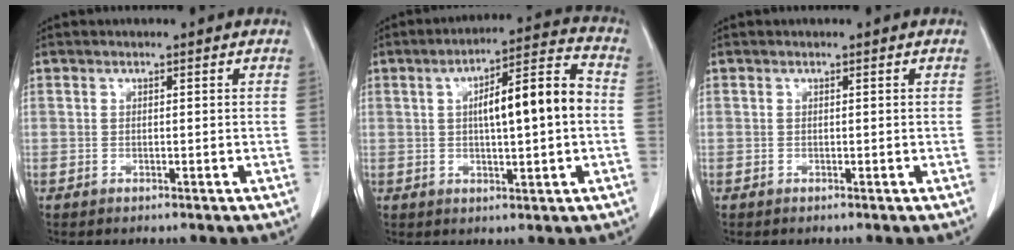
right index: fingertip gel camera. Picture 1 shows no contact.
{"total": 11.6, "force": [0.7, 2.0, 11.4], "torque": [-0.175, 0.029, 0.010]}
{"total": 0.0}